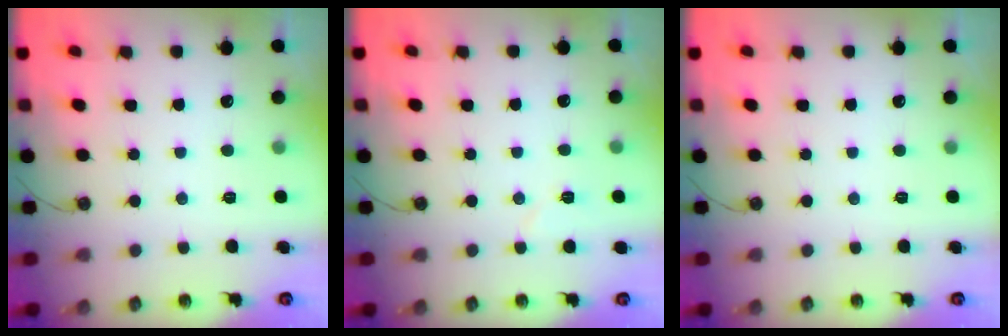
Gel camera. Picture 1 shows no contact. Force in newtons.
{"total": 5.1, "press": 4.5, "slide": 2.5}
{"total": 0.0}